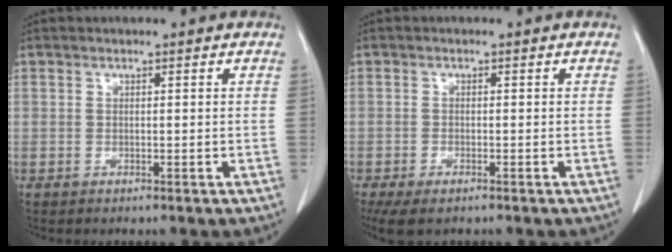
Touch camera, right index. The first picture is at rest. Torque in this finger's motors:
{"motor_torque": [0.49, -0.45, 0.04, 0.01]}